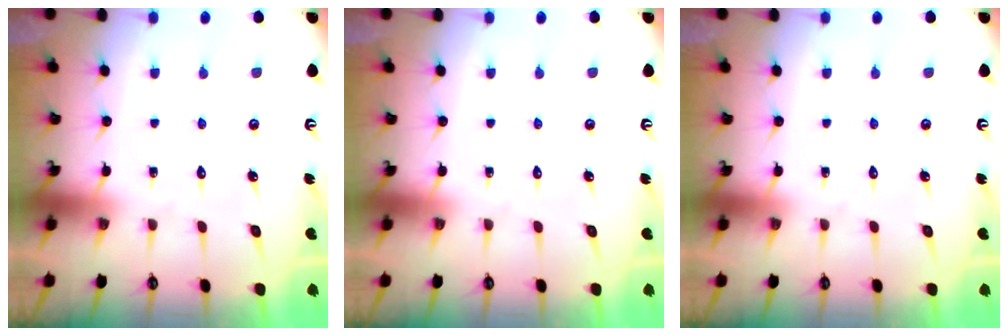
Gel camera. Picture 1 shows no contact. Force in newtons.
{"total": 0.0}
{"total": 0.0}